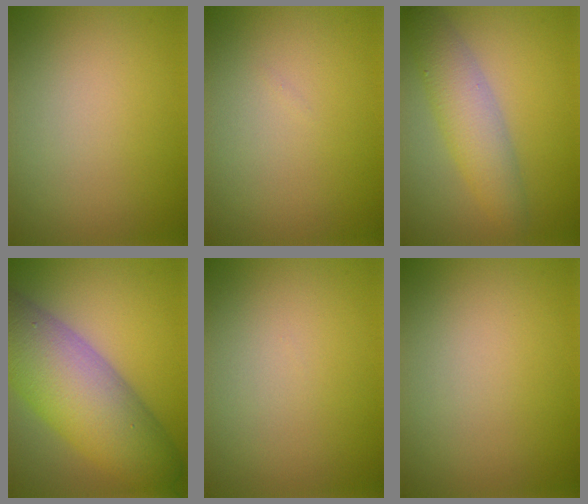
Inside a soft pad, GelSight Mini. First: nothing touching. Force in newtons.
{"total": 0.0}
{"total": 4.6, "press": 4.6, "slide": 0.0}
{"total": 11.5, "press": 11.5, "slide": 0.4}
{"total": 0.0}
{"total": 0.0}